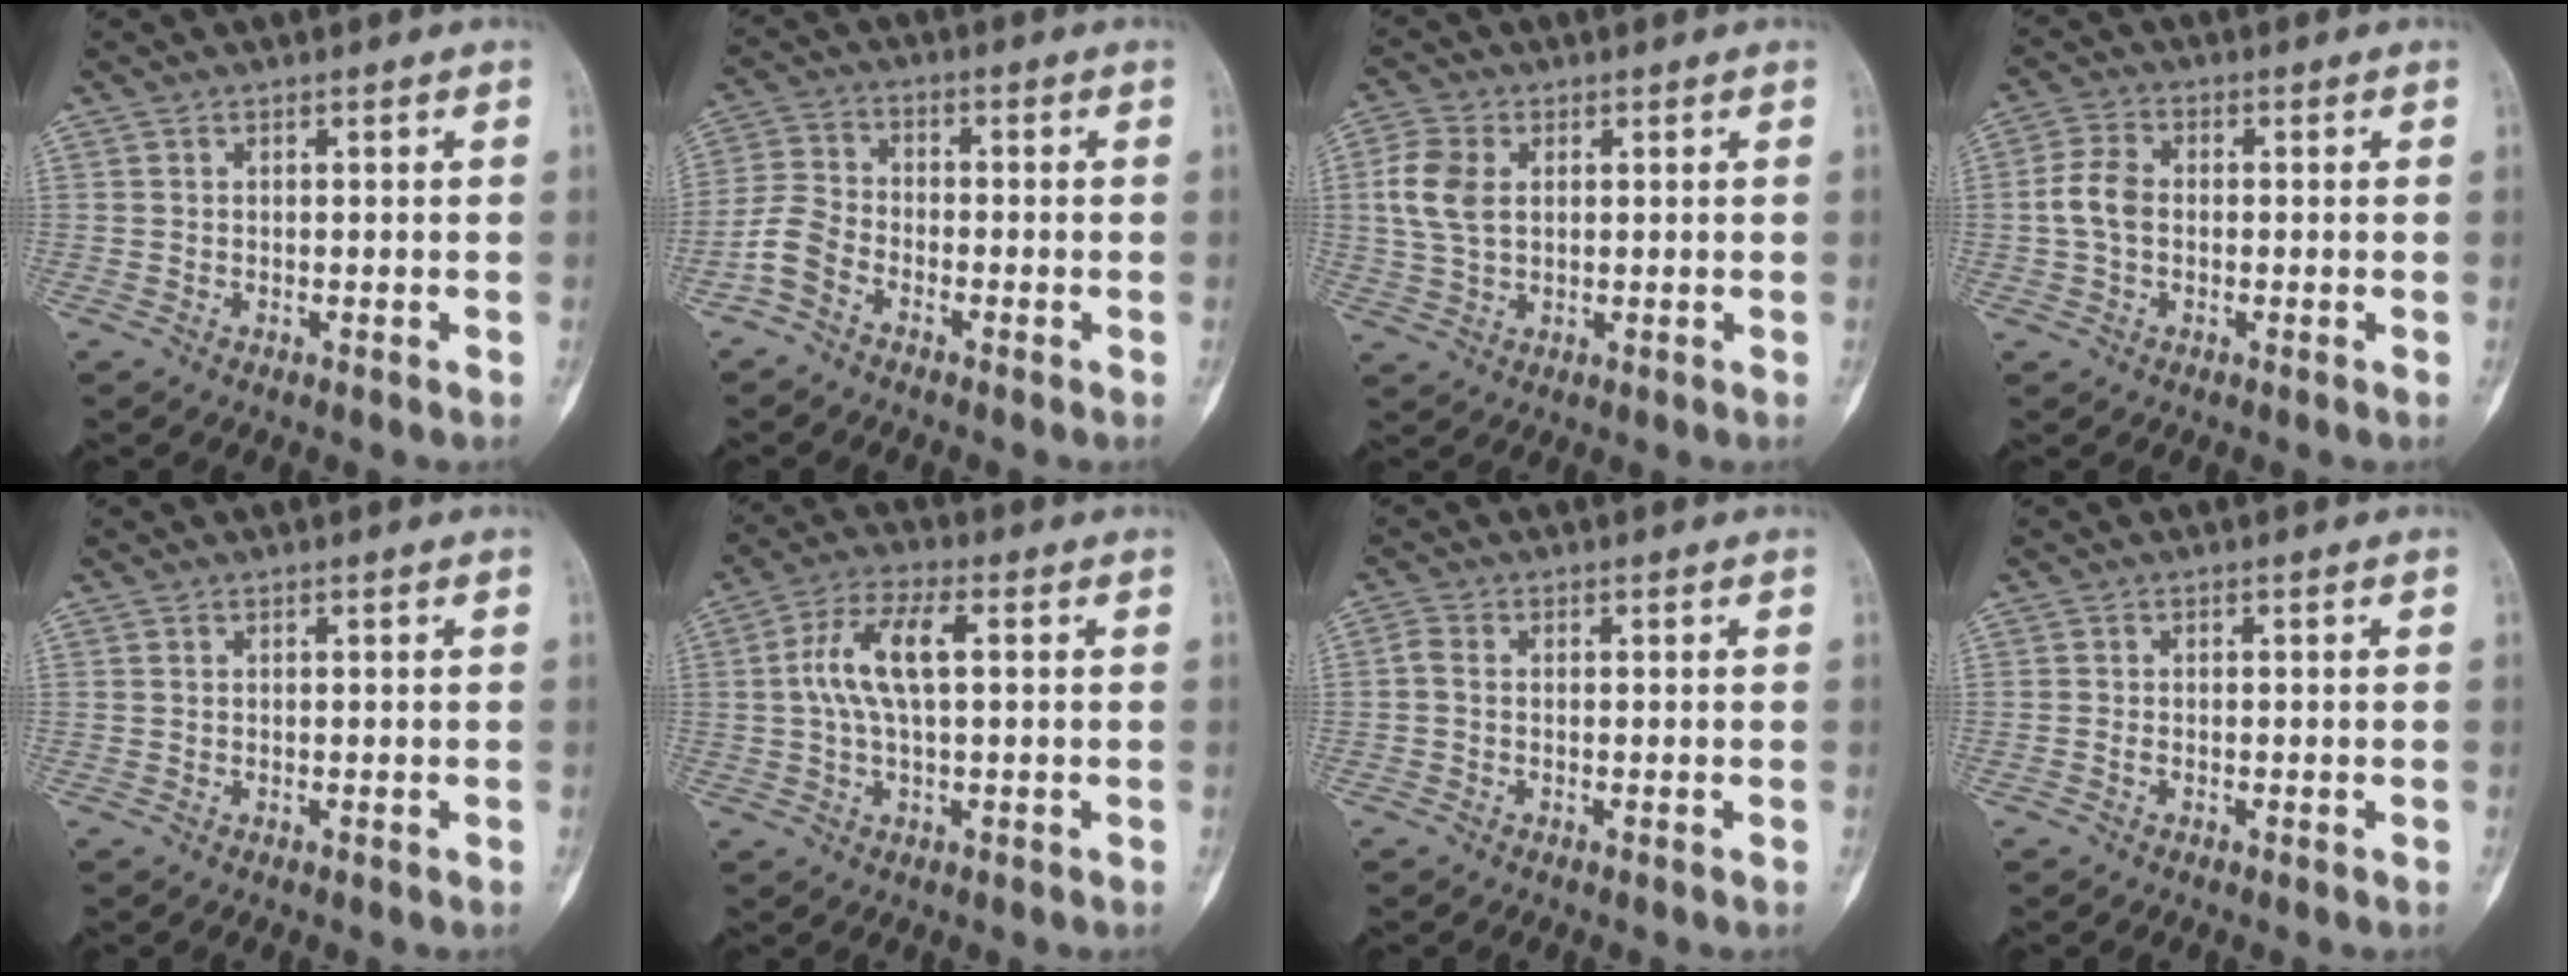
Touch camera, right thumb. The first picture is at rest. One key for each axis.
{"total": 5.8, "fx": -3.3, "fy": 3.6, "fz": 3.1, "tx": -0.065, "ty": 0.020, "tz": -0.078}
{"total": 7.4, "fx": 1.3, "fy": 4.9, "fz": 5.4, "tx": -0.121, "ty": 0.006, "tz": 0.026}
{"total": 5.6, "fx": -0.3, "fy": 3.9, "fz": 4.0, "tx": -0.082, "ty": 0.015, "tz": -0.014}
{"total": 0.0}
{"total": 9.2, "fx": 1.2, "fy": 3.7, "fz": 8.4, "tx": -0.180, "ty": 0.023, "tz": 0.021}
{"total": 1.7, "fx": -0.3, "fy": 1.0, "fz": 1.3, "tx": -0.028, "ty": 0.001, "tz": -0.013}
{"total": 0.6, "fx": -0.3, "fy": 0.4, "fz": 0.3, "tx": -0.007, "ty": 0.001, "tz": -0.008}